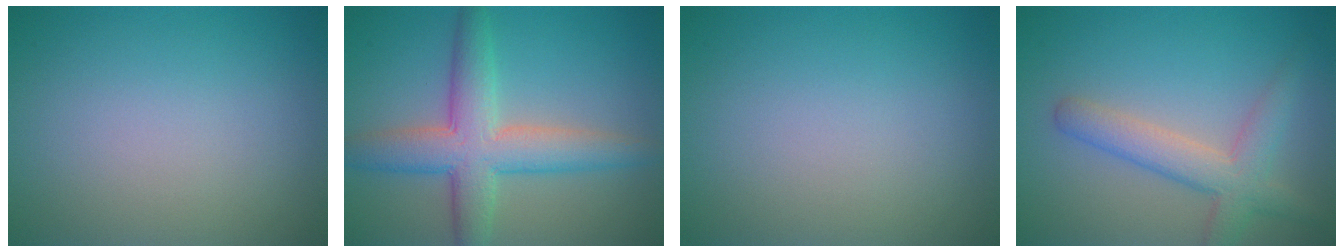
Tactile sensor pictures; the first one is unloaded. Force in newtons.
{"total": 6.4, "press": 6.4, "slide": 0.1}
{"total": 0.0}
{"total": 4.1, "press": 4.1, "slide": 0.2}